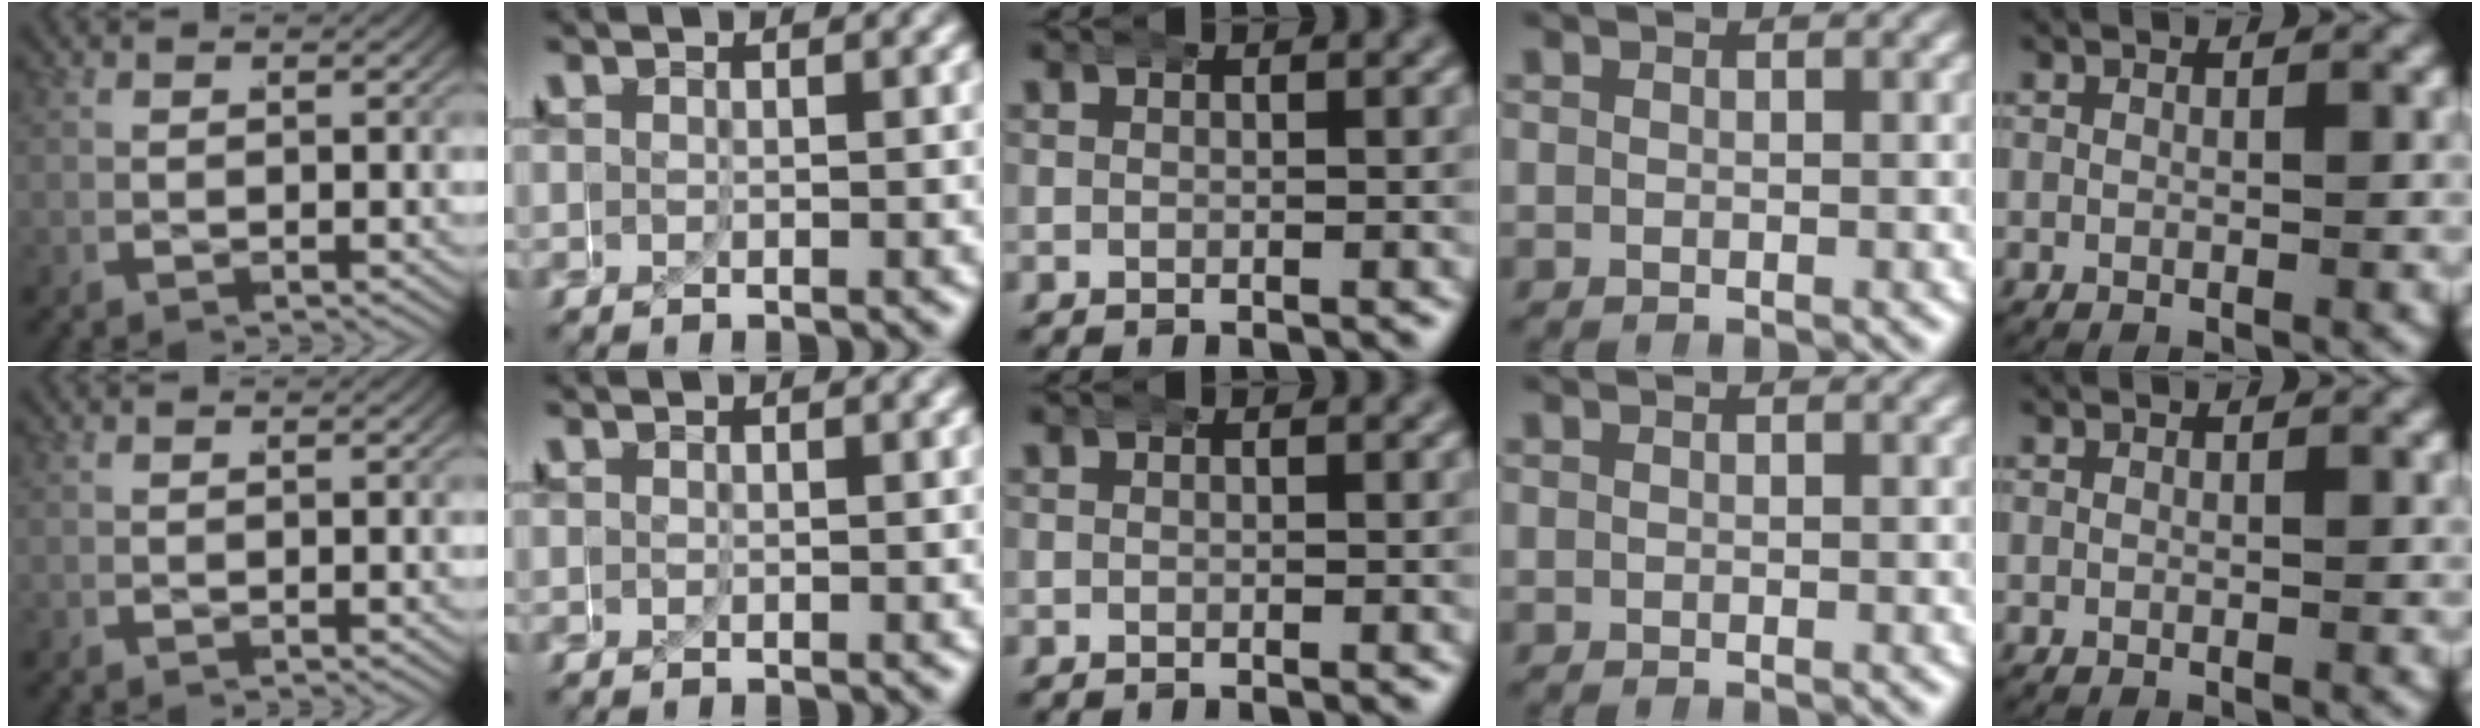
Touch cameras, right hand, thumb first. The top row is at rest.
{}